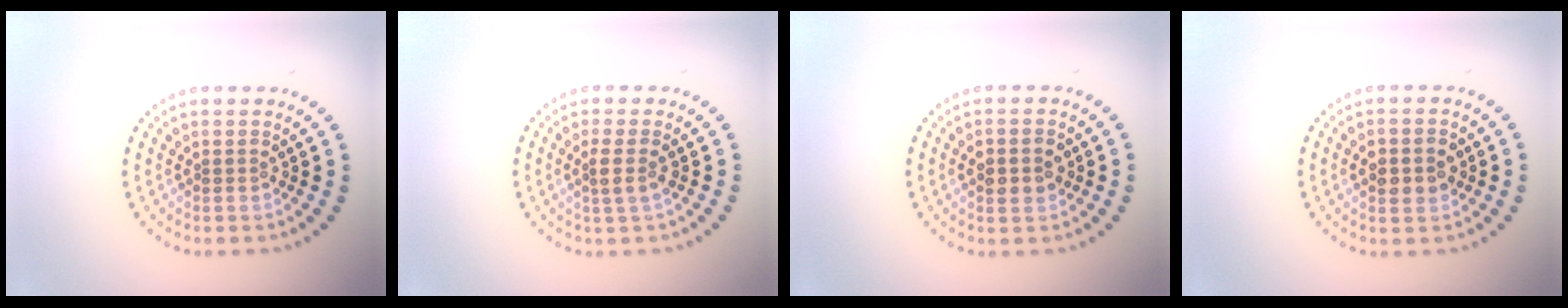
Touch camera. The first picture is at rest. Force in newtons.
{"total": 1.8, "press": 1.5, "slide": 1.1}
{"total": 2.9, "press": 2.9, "slide": 0.1}
{"total": 3.0, "press": 3.0, "slide": 0.1}